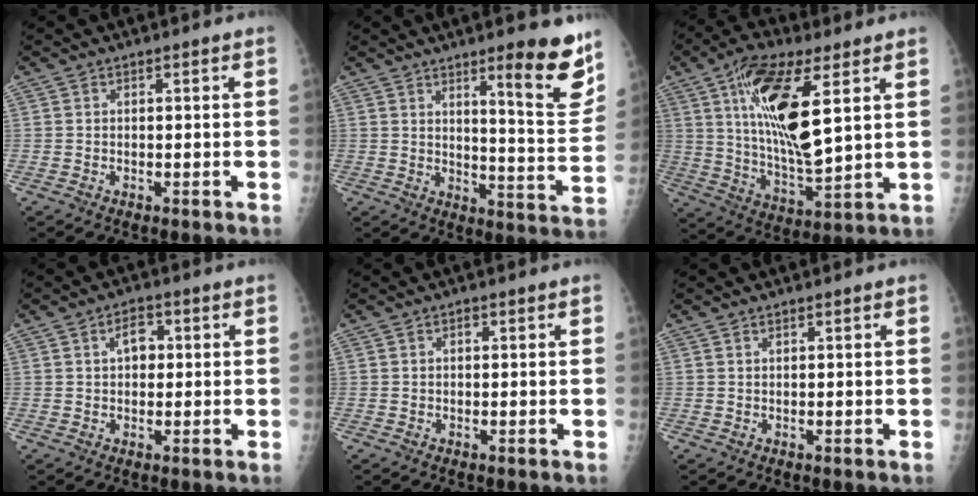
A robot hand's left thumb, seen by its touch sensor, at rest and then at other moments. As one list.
[{"total": 13.9, "force": [8.6, 2.3, 10.7], "torque": [-0.113, -0.064, 0.125]}, {"total": 18.3, "force": [6.4, 6.4, 15.9], "torque": [-0.283, -0.028, 0.117]}, {"total": 4.7, "force": [1.1, 3.2, 3.2], "torque": [-0.031, 0.003, 0.015]}, {"total": 1.3, "force": [0.4, 0.9, 0.8], "torque": [-0.007, 0.000, 0.007]}, {"total": 0.8, "force": [0.6, 0.4, 0.4], "torque": [-0.005, -0.002, 0.009]}]